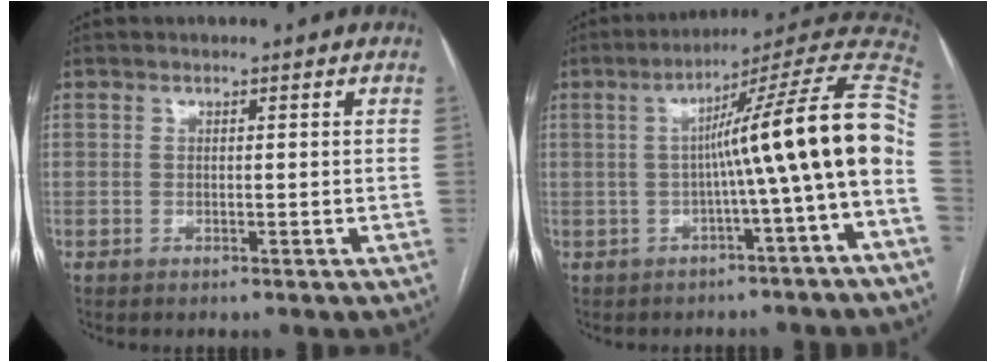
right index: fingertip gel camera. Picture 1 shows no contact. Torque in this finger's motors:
{"motor_torque": [1.69, -0.45, 1.01, 0.21]}